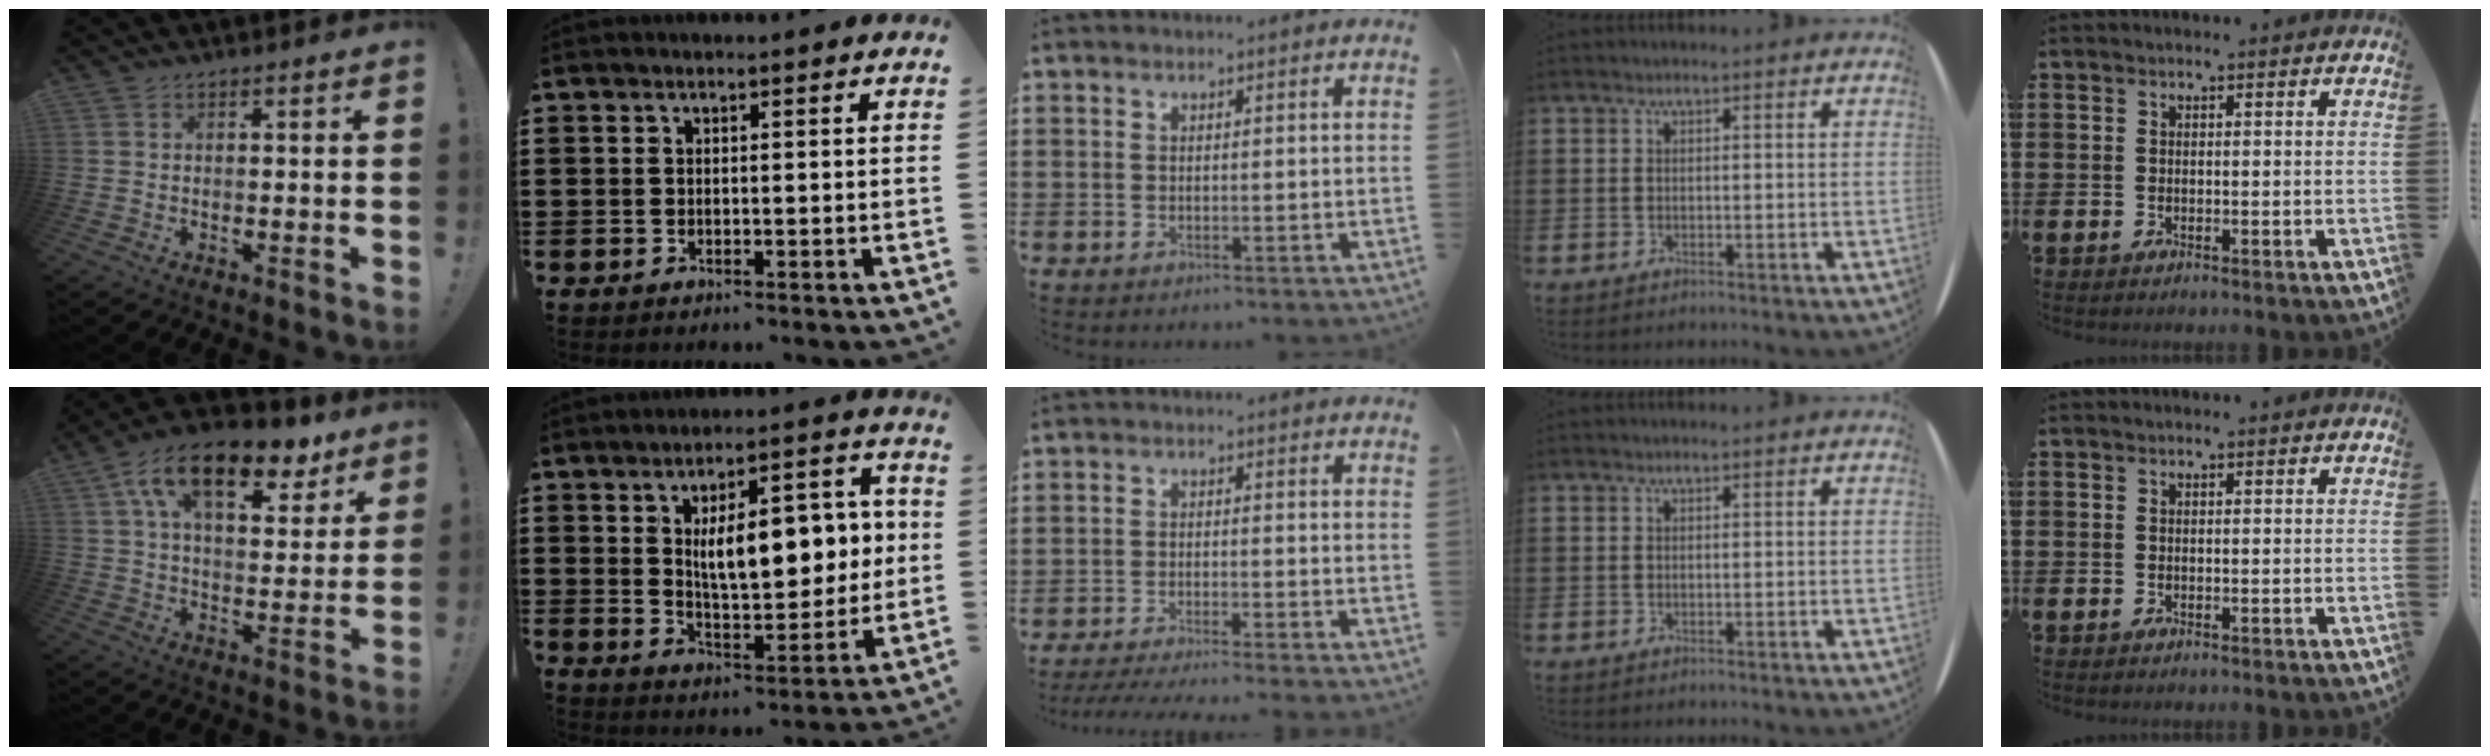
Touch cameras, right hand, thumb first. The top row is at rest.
{"thumb": {"total": 17.7, "force": [9.8, 8.3, 12.1], "torque": [-0.190, -0.048, 0.168]}, "index": {"total": 11.3, "force": [2.1, 5.1, 9.8], "torque": [-0.156, 0.003, 0.032]}, "middle": {"total": 2.9, "force": [-2.6, -0.4, 1.2], "torque": [-0.027, -0.004, -0.054]}}